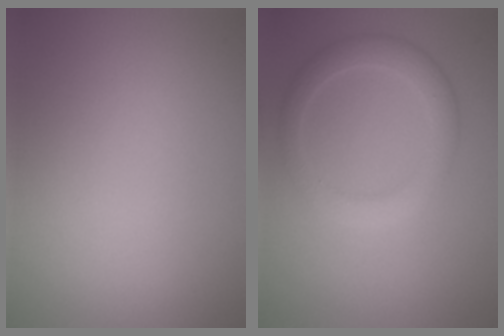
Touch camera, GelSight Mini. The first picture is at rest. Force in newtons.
{"total": 2.9, "press": 2.9, "slide": 0.2}